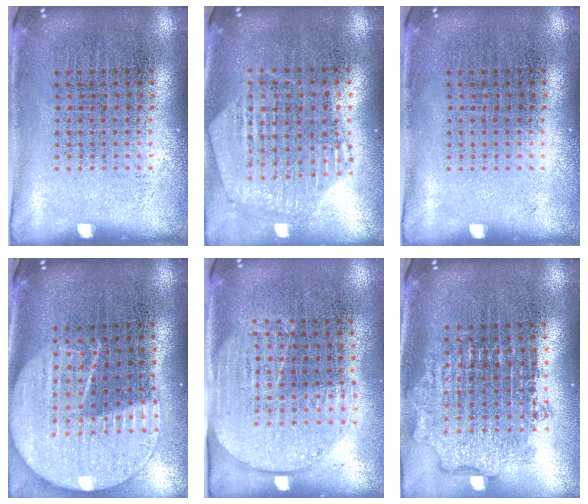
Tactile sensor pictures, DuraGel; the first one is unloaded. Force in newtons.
{"total": 1.0, "press": 1.0, "slide": 0.2}
{"total": 0.0}
{"total": 2.2, "press": 2.0, "slide": 1.1}
{"total": 1.6, "press": 1.4, "slide": 0.8}
{"total": 1.9, "press": 1.5, "slide": 1.2}